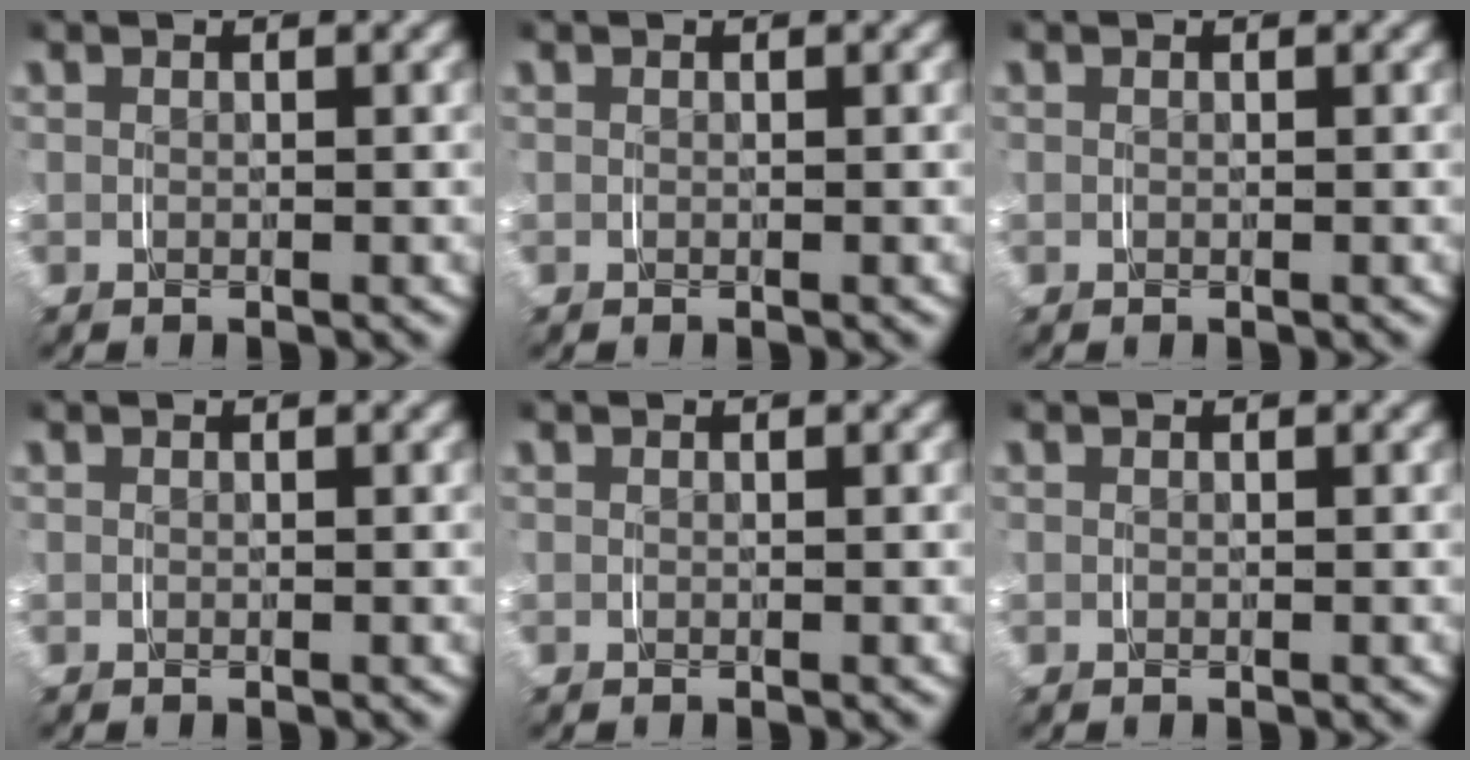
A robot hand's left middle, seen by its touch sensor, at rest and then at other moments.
{"total": 0.0}
{"total": 0.0}
{"total": 0.0}
{"total": 0.0}
{"total": 0.0}